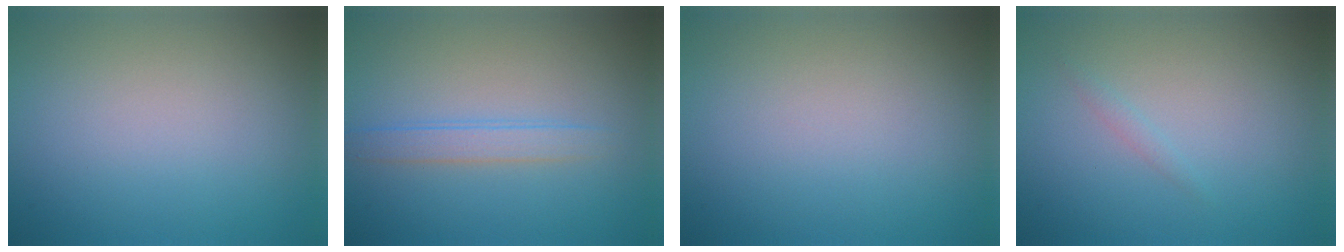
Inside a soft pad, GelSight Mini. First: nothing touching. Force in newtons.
{"total": 1.9, "press": 1.9, "slide": 0.2}
{"total": 0.0}
{"total": 0.6, "press": 0.6, "slide": 0.0}